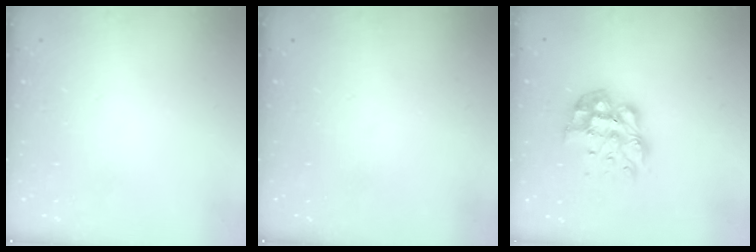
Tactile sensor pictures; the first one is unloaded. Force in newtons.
{"total": 0.0}
{"total": 11.8, "press": 11.8, "slide": 1.1}